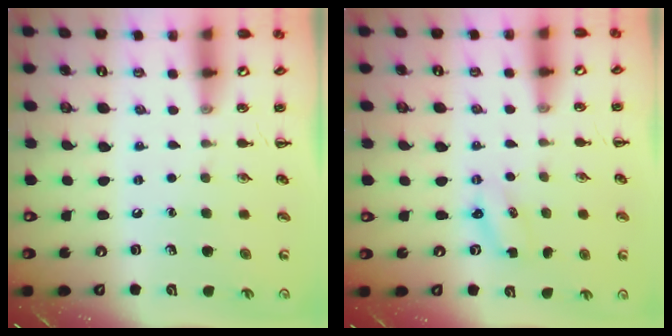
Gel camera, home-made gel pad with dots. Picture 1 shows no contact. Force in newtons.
{"total": 2.4, "press": 2.4, "slide": 0.6}